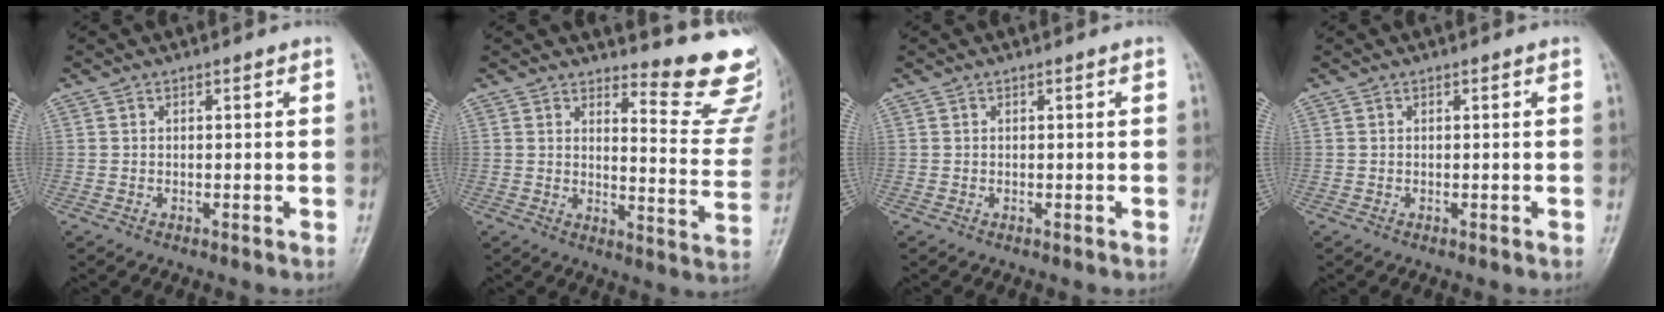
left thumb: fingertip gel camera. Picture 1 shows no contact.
{"total": 14.0, "force": [12.8, 3.0, 4.7], "torque": [-0.021, -0.153, 0.138]}
{"total": 0.0}
{"total": 0.0}